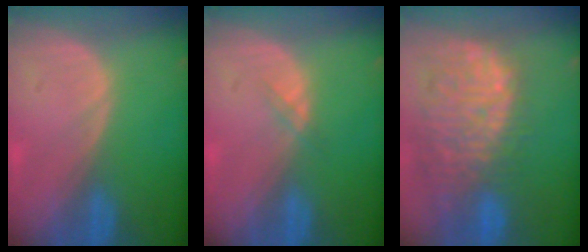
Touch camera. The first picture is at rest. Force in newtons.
{"total": 1.0, "press": 1.0, "slide": 0.2}
{"total": 13.6, "press": 11.4, "slide": 7.4}